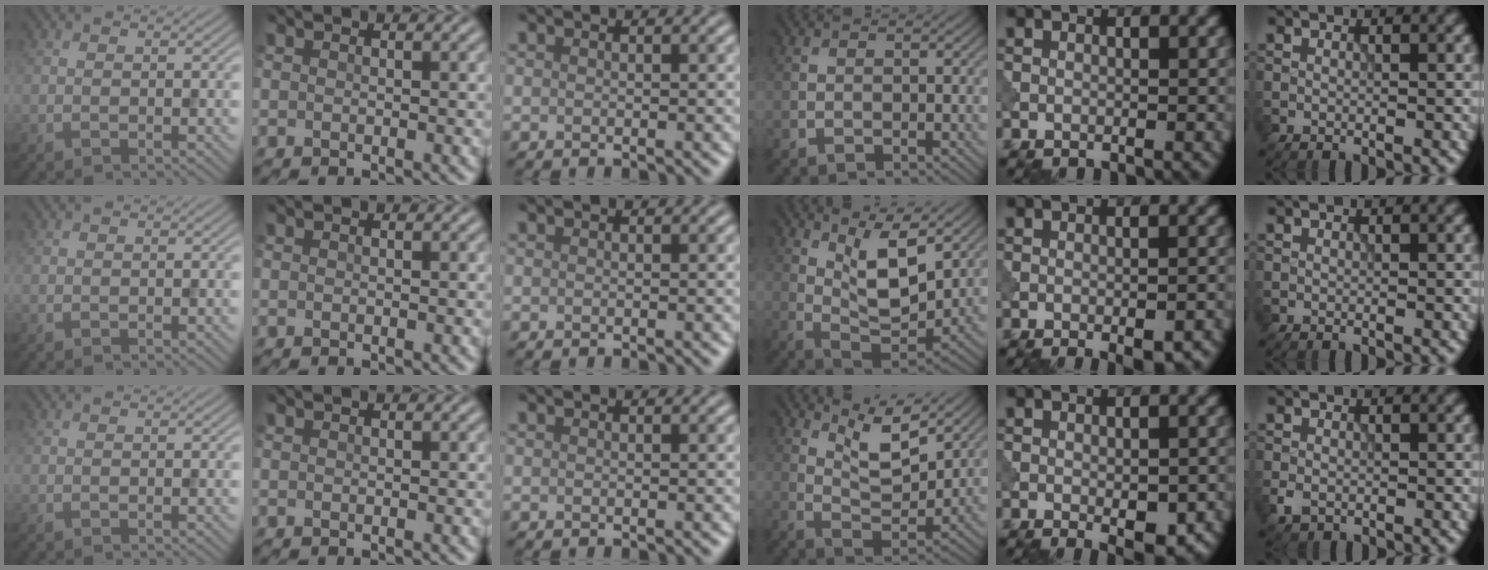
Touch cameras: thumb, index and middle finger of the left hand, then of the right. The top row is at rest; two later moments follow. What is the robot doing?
{"motion": "shake", "object": "bell"}